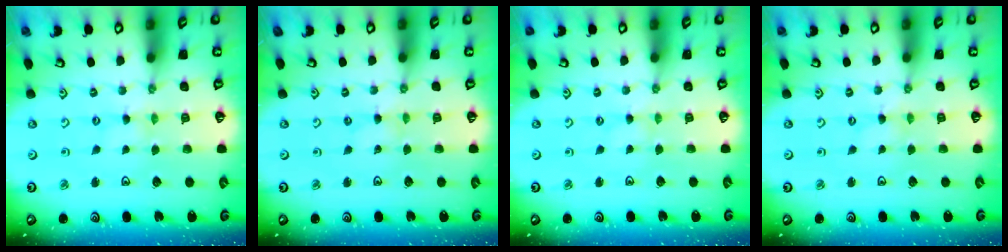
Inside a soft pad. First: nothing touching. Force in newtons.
{"total": 0.0}
{"total": 0.0}
{"total": 0.0}